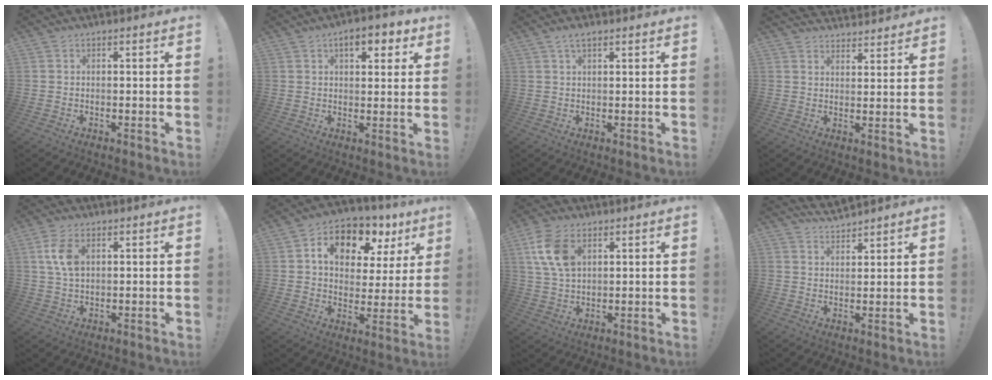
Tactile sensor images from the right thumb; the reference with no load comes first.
{"total": 7.2, "force": [3.8, 3.3, 5.1], "torque": [-0.063, -0.009, 0.061]}
{"total": 2.7, "force": [1.8, 0.9, 1.9], "torque": [-0.033, -0.005, 0.032]}
{"total": 3.8, "force": [3.4, 1.6, 0.5], "torque": [-0.001, -0.030, 0.061]}
{"total": 7.1, "force": [2.2, 4.1, 5.4], "torque": [-0.105, -0.004, 0.036]}
{"total": 12.6, "force": [6.8, 7.6, 7.5], "torque": [-0.116, -0.039, 0.118]}
{"total": 10.8, "force": [4.4, 6.7, 7.3], "torque": [-0.151, -0.006, 0.082]}
{"total": 4.9, "force": [4.6, 1.6, 0.8], "torque": [-0.018, -0.030, 0.086]}